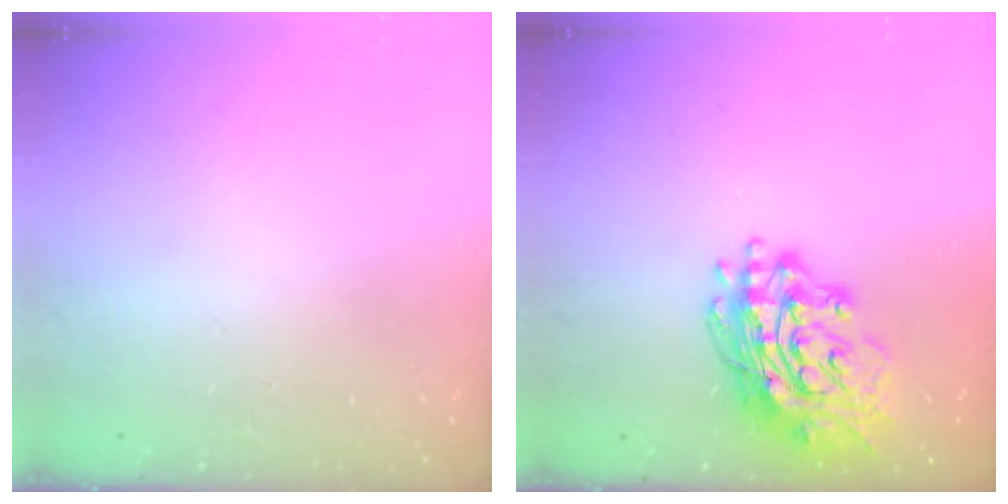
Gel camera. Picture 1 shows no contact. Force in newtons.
{"total": 18.5, "press": 18.4, "slide": 2.1}